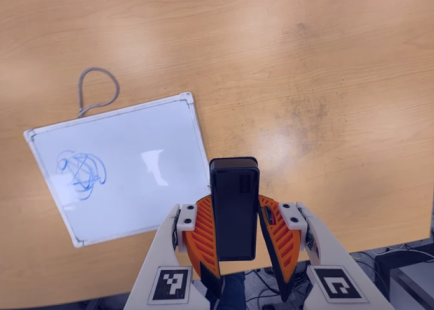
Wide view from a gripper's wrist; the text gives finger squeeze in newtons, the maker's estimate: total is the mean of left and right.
{"total": 5.4, "left": 5.1, "right": 5.7}